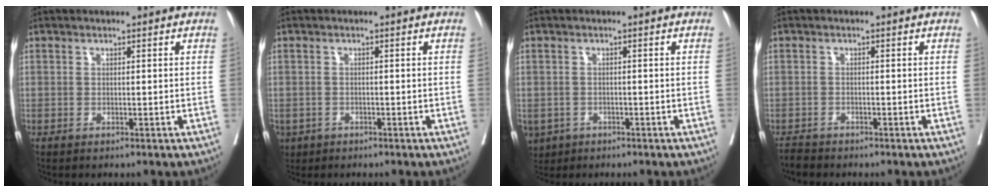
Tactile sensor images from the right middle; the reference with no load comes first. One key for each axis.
{"total": 3.1, "fx": -1.9, "fy": 2.3, "fz": 0.7, "tx": -0.015, "ty": 0.000, "tz": -0.030}
{"total": 4.9, "fx": -2.7, "fy": 3.9, "fz": 1.4, "tx": -0.028, "ty": 0.000, "tz": -0.040}
{"total": 1.7, "fx": -1.7, "fy": 0.4, "fz": 0.0, "tx": -0.001, "ty": -0.005, "tz": -0.029}